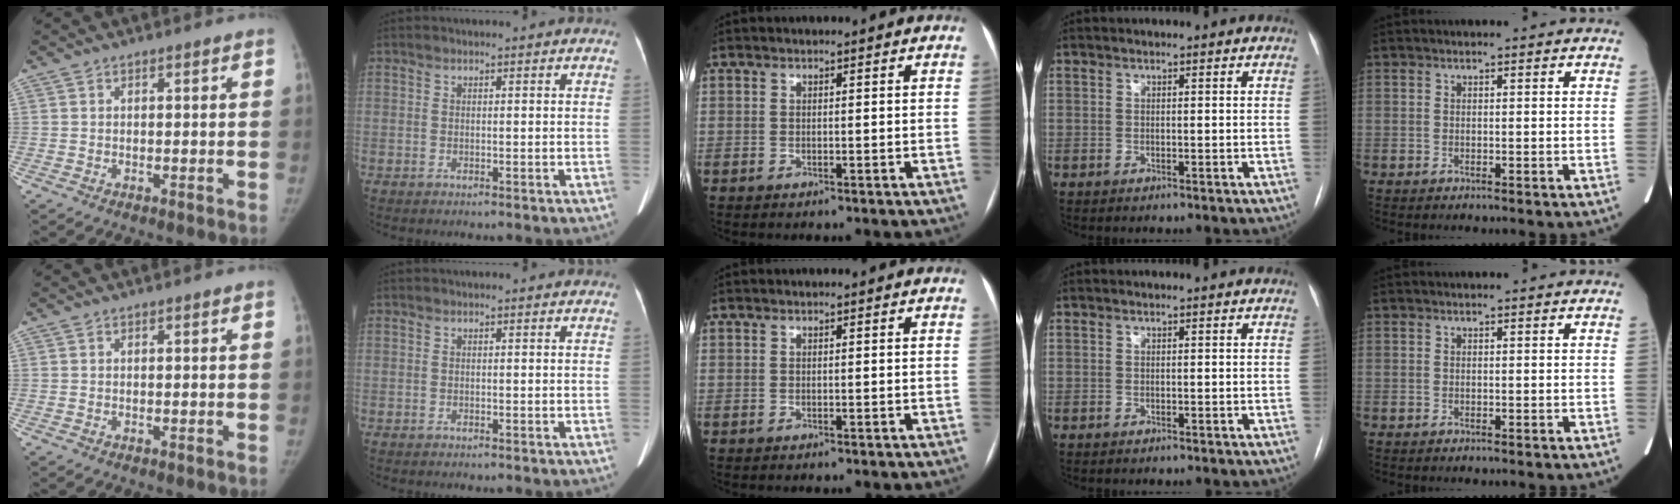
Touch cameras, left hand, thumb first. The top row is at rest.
{}